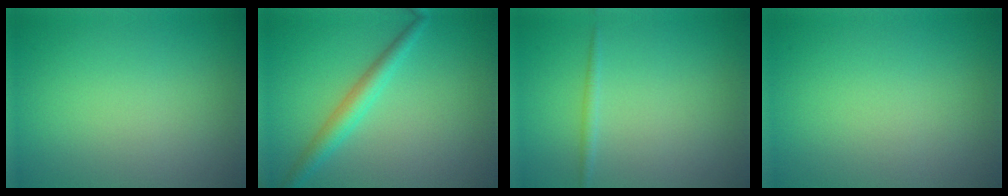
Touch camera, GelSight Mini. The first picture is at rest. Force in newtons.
{"total": 2.8, "press": 2.8, "slide": 0.1}
{"total": 0.8, "press": 0.8, "slide": 0.1}
{"total": 0.0}